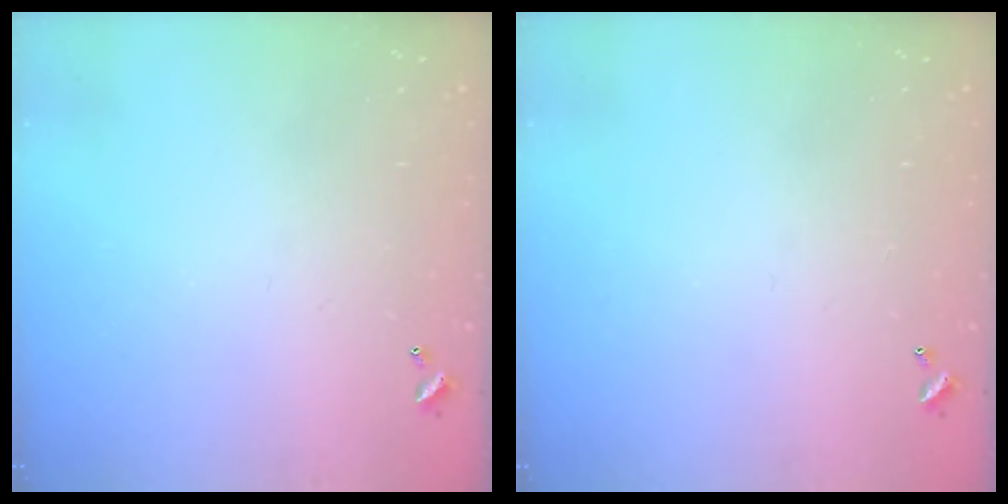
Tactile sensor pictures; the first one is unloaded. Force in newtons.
{"total": 0.0}